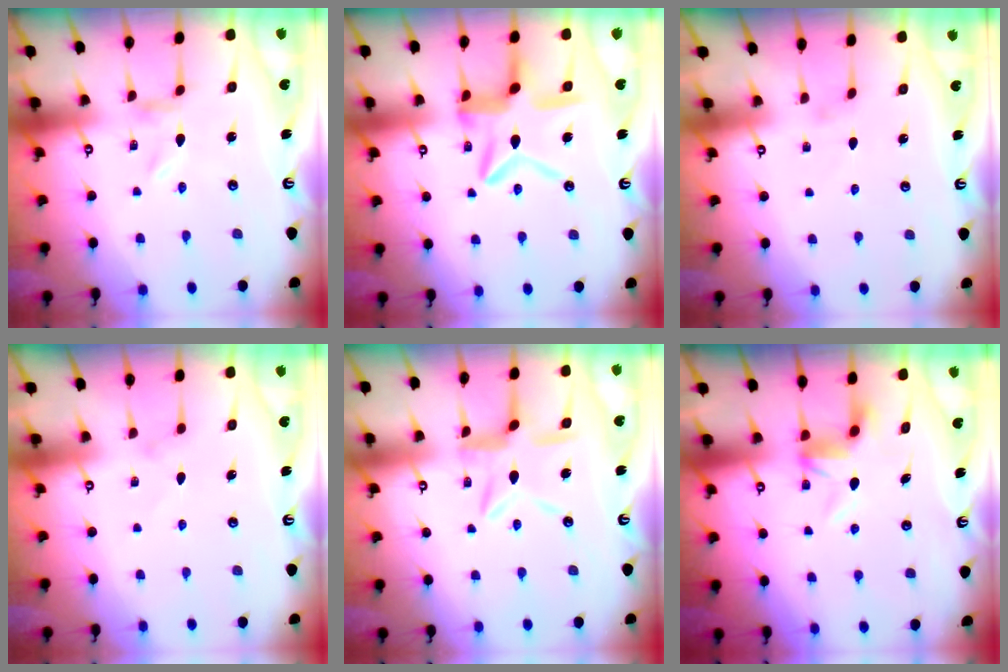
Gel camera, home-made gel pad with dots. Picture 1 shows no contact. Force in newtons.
{"total": 12.5, "press": 12.5, "slide": 0.9}
{"total": 0.0}
{"total": 1.4, "press": 1.3, "slide": 0.3}
{"total": 9.8, "press": 9.8, "slide": 0.8}
{"total": 5.2, "press": 5.2, "slide": 0.7}